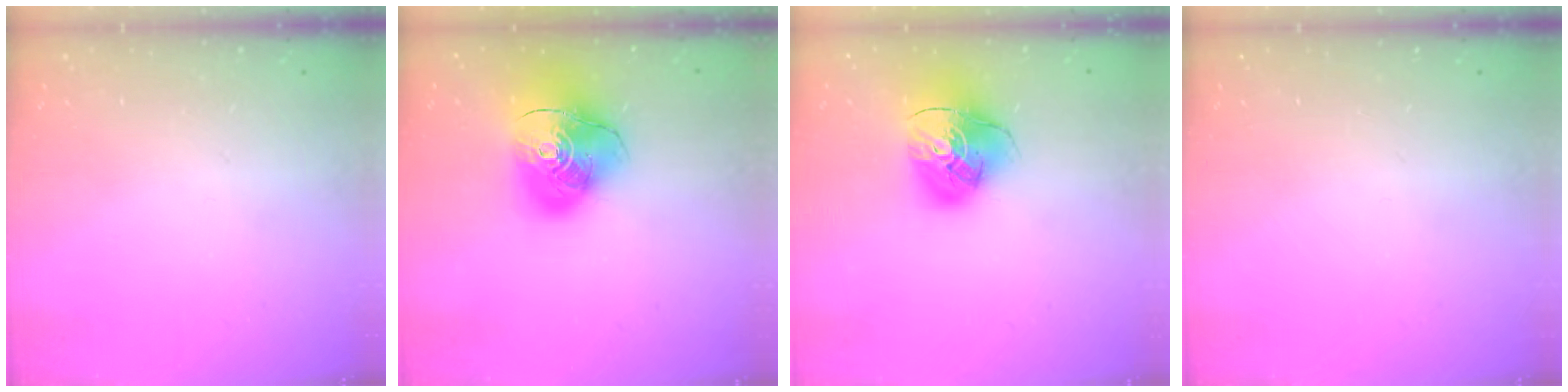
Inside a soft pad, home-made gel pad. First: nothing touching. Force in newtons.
{"total": 18.0, "press": 17.8, "slide": 2.4}
{"total": 15.2, "press": 15.1, "slide": 1.9}
{"total": 0.0}